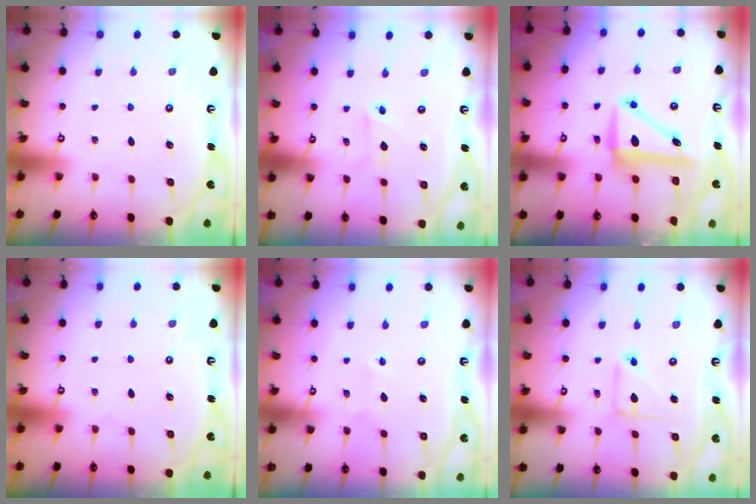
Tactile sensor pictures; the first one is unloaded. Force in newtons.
{"total": 2.3, "press": 2.1, "slide": 0.9}
{"total": 7.5, "press": 7.3, "slide": 1.8}
{"total": 0.0}
{"total": 2.8, "press": 2.6, "slide": 0.9}
{"total": 6.6, "press": 6.6, "slide": 0.5}